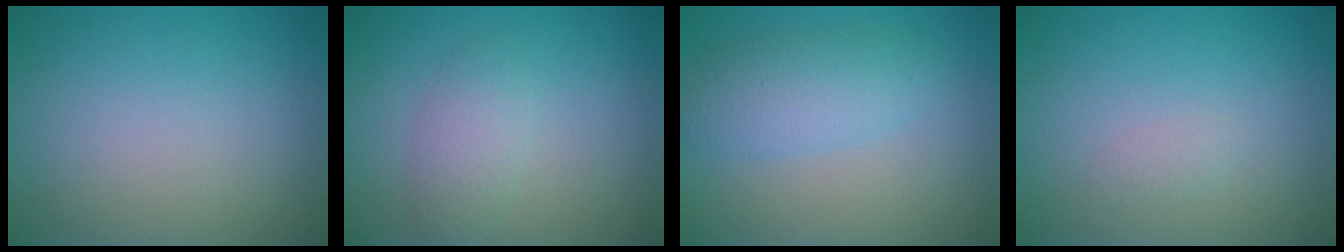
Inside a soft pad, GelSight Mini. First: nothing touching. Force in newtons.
{"total": 2.2, "press": 2.2, "slide": 0.1}
{"total": 3.7, "press": 3.7, "slide": 0.1}
{"total": 0.6, "press": 0.6, "slide": 0.0}